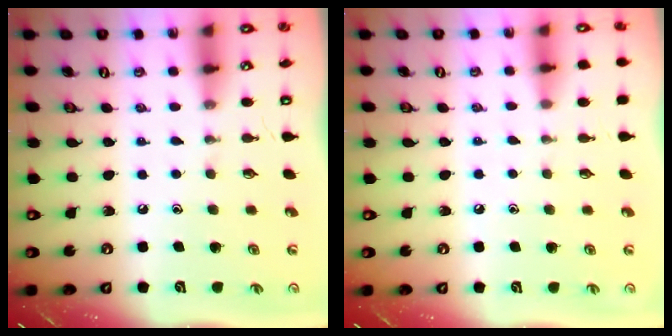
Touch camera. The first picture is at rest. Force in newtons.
{"total": 2.9, "press": 2.9, "slide": 0.4}